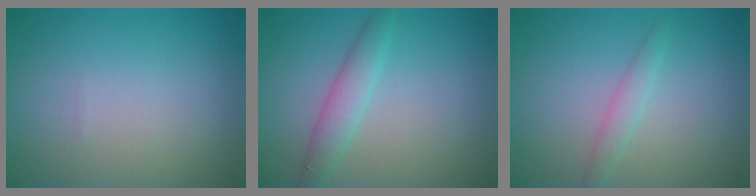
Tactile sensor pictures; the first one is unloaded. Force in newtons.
{"total": 2.4, "press": 2.4, "slide": 0.1}
{"total": 1.4, "press": 1.4, "slide": 0.1}